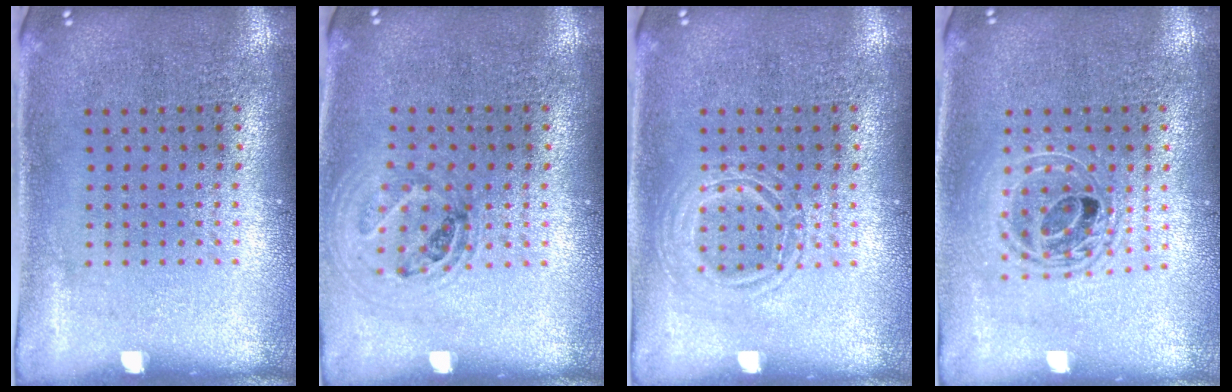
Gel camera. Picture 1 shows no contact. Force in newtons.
{"total": 1.0, "press": 1.0, "slide": 0.2}
{"total": 1.9, "press": 1.9, "slide": 0.2}
{"total": 1.7, "press": 1.4, "slide": 0.9}